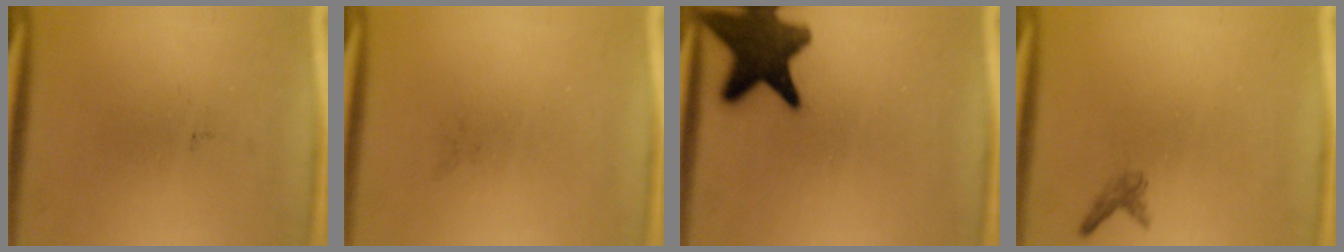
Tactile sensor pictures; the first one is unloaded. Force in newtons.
{"total": 0.0}
{"total": 14.0}
{"total": 1.1}